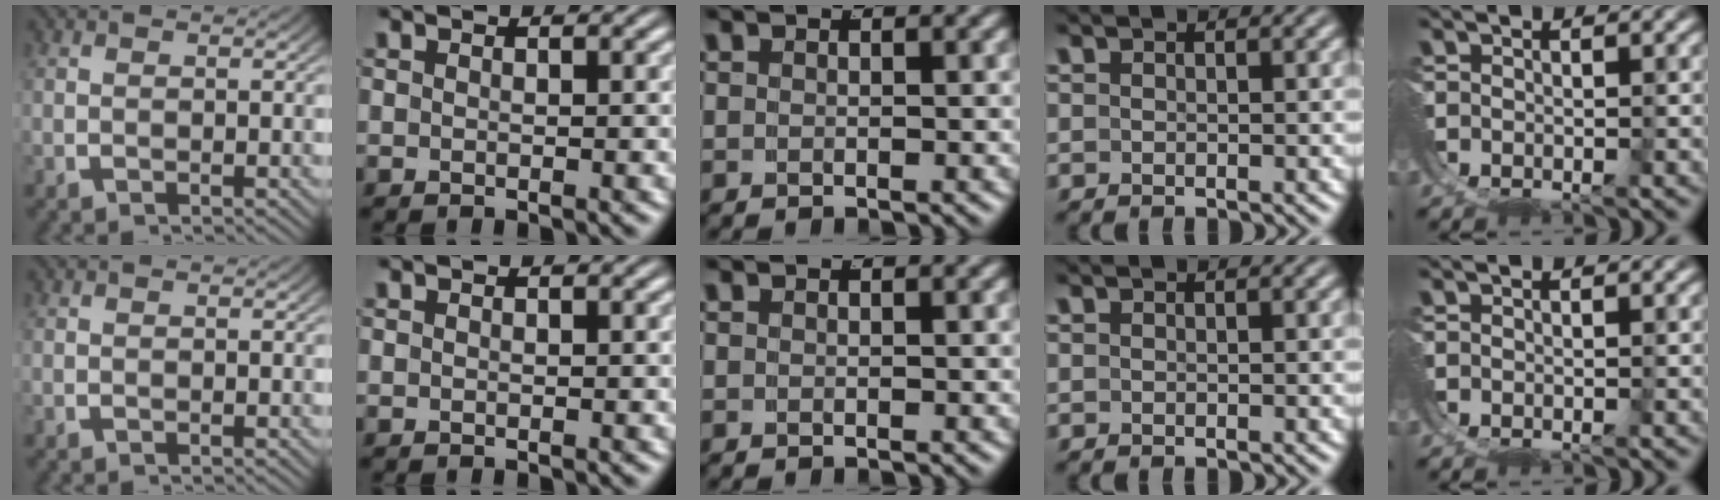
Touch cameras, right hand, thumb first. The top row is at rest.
{}